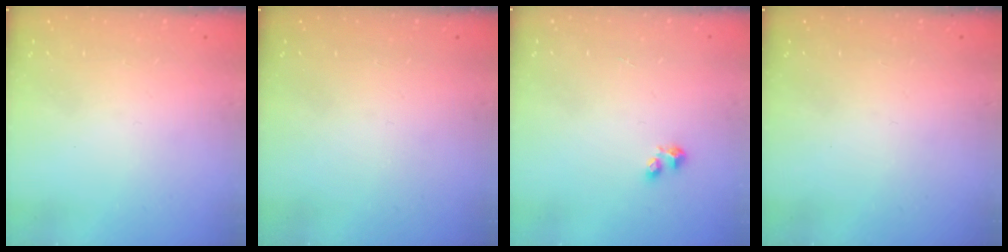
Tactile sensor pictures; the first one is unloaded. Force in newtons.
{"total": 0.0}
{"total": 2.9, "press": 2.8, "slide": 0.6}
{"total": 0.0}